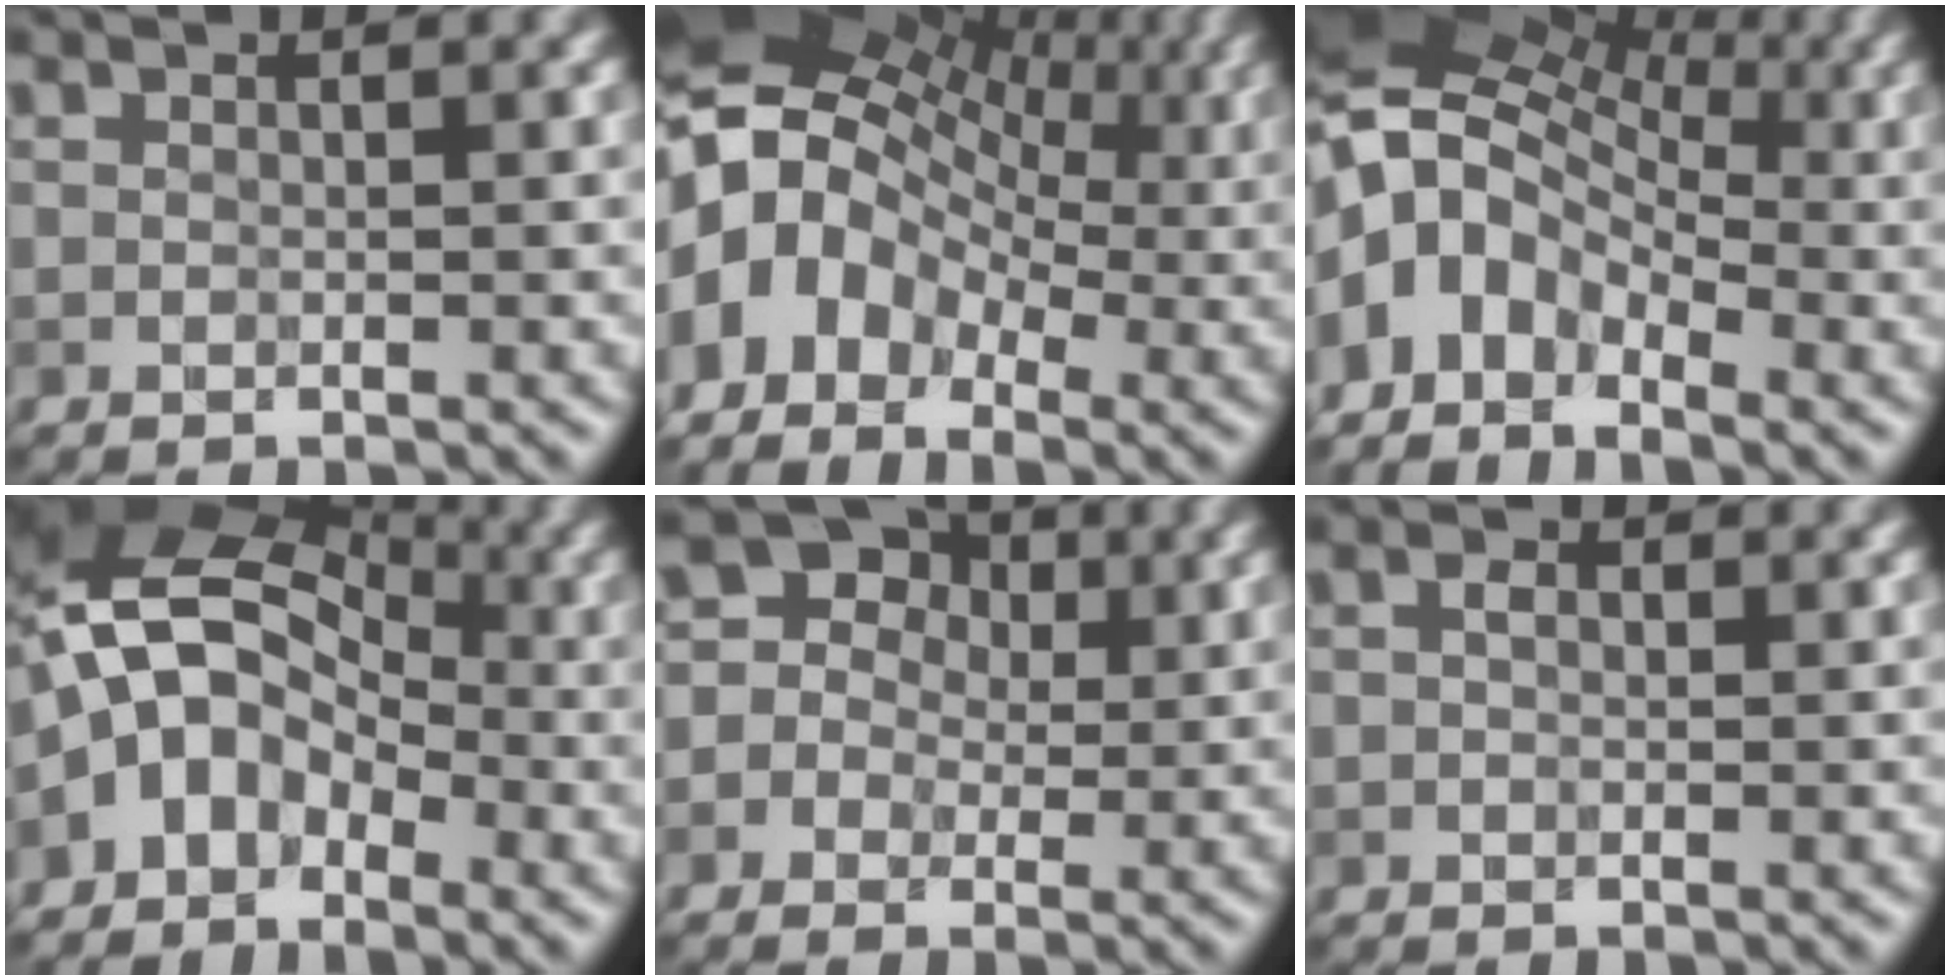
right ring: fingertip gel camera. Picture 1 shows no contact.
{"total": 10.7, "force": [-1.7, 8.7, 6.0], "torque": [-0.107, 0.015, -0.032]}
{"total": 11.2, "force": [-2.6, 8.3, 7.0], "torque": [-0.118, 0.023, -0.051]}
{"total": 6.9, "force": [-2.4, 4.9, 4.1], "torque": [-0.060, 0.022, -0.058]}
{"total": 8.8, "force": [0.9, 8.1, 3.3], "torque": [-0.061, 0.059, -0.029]}
{"total": 0.5, "force": [-0.1, 0.4, 0.4], "torque": [-0.007, 0.007, -0.001]}